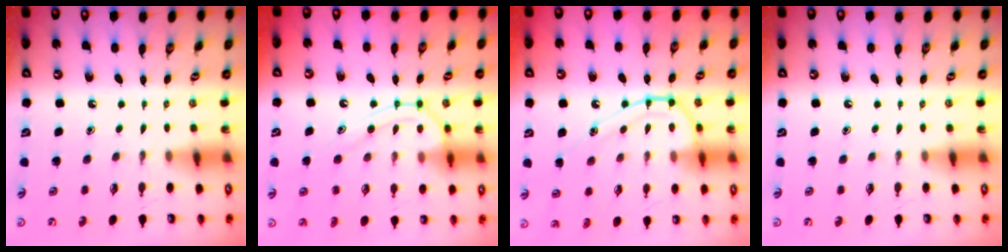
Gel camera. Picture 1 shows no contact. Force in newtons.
{"total": 15.2, "press": 15.1, "slide": 1.5}
{"total": 13.2, "press": 13.1, "slide": 1.1}
{"total": 0.0}